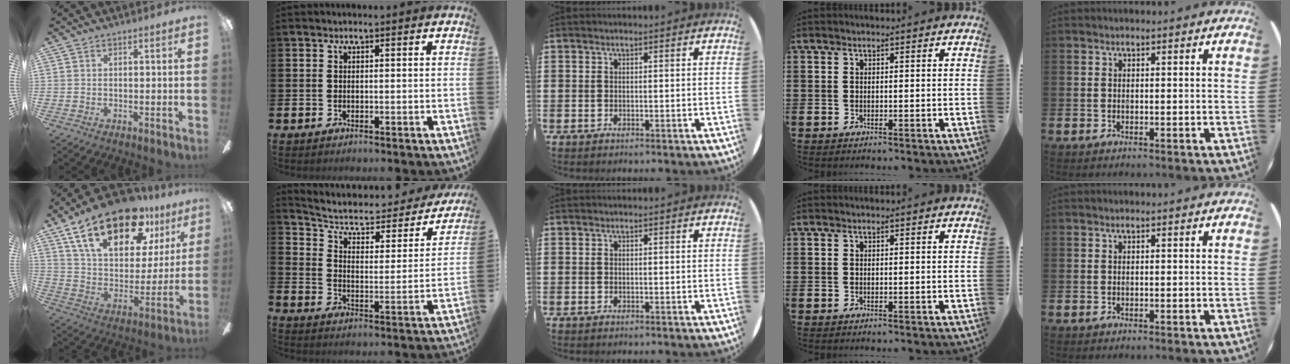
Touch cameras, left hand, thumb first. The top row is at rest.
{"thumb": {"total": 24.4, "force": [14.6, 11.6, 15.8], "torque": [-0.265, -0.075, 0.250]}, "index": {"total": 6.3, "force": [5.2, 2.6, 2.5], "torque": [-0.071, -0.038, 0.079]}}